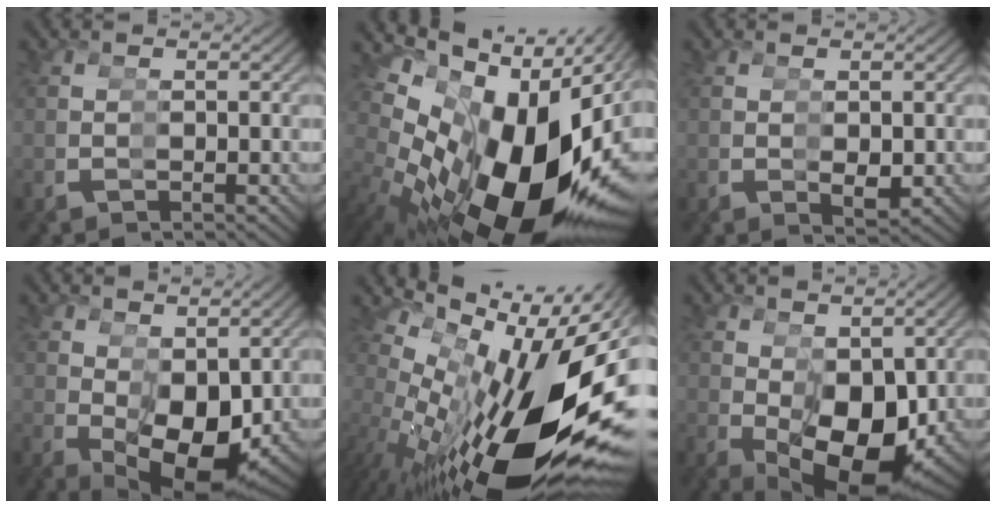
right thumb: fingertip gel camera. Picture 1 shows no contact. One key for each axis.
{"total": 24.4, "fx": -1.5, "fy": 16.0, "fz": 18.4, "tx": -0.309, "ty": -0.048, "tz": 0.002}
{"total": 1.5, "fx": 0.1, "fy": 0.8, "fz": 1.3, "tx": -0.013, "ty": -0.002, "tz": 0.002}
{"total": 9.6, "fx": -1.6, "fy": 6.0, "fz": 7.4, "tx": -0.114, "ty": -0.042, "tz": -0.003}
{"total": 21.2, "fx": -2.7, "fy": 12.4, "fz": 17.0, "tx": -0.301, "ty": -0.058, "tz": -0.009}
{"total": 12.0, "fx": -2.2, "fy": 7.6, "fz": 9.0, "tx": -0.142, "ty": -0.047, "tz": -0.012}